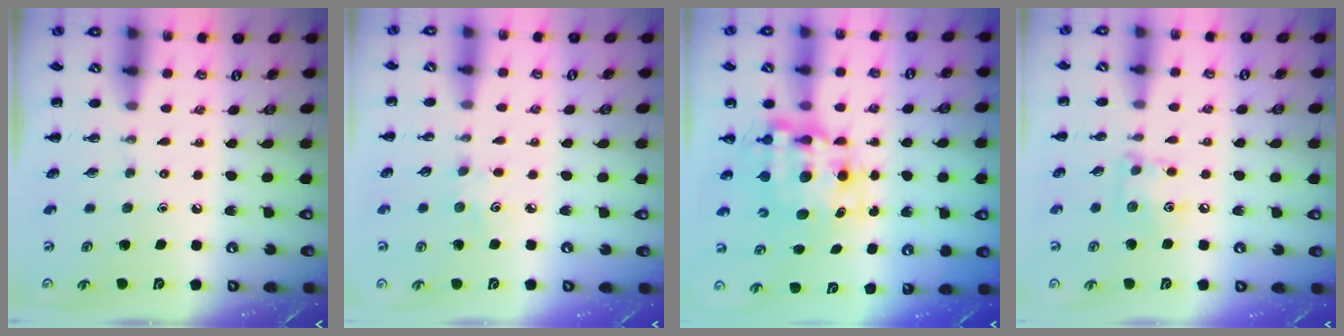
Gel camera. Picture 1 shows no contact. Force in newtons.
{"total": 2.9, "press": 2.8, "slide": 0.8}
{"total": 9.6, "press": 9.1, "slide": 3.0}
{"total": 7.3, "press": 7.3, "slide": 0.4}